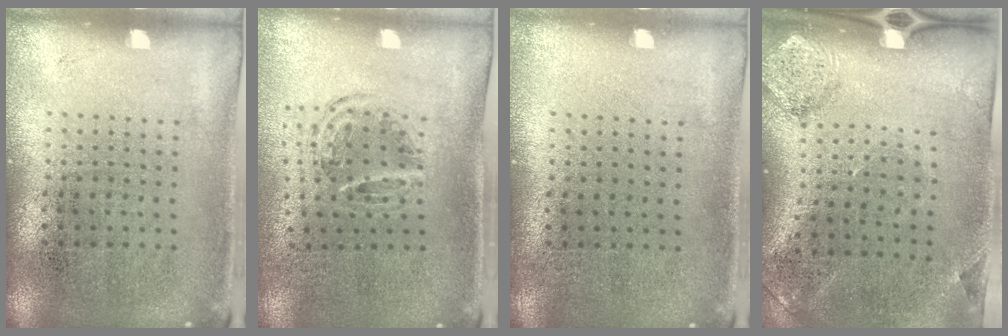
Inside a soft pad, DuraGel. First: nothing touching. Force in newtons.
{"total": 0.9, "press": 0.9, "slide": 0.1}
{"total": 0.0}
{"total": 1.8, "press": 1.2, "slide": 1.4}